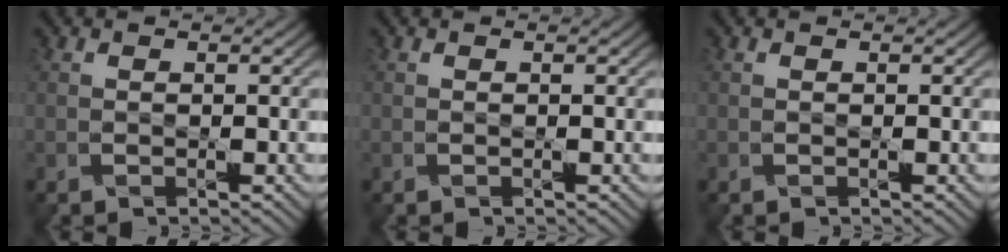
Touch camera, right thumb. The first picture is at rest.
{"total": 0.0}
{"total": 0.0}